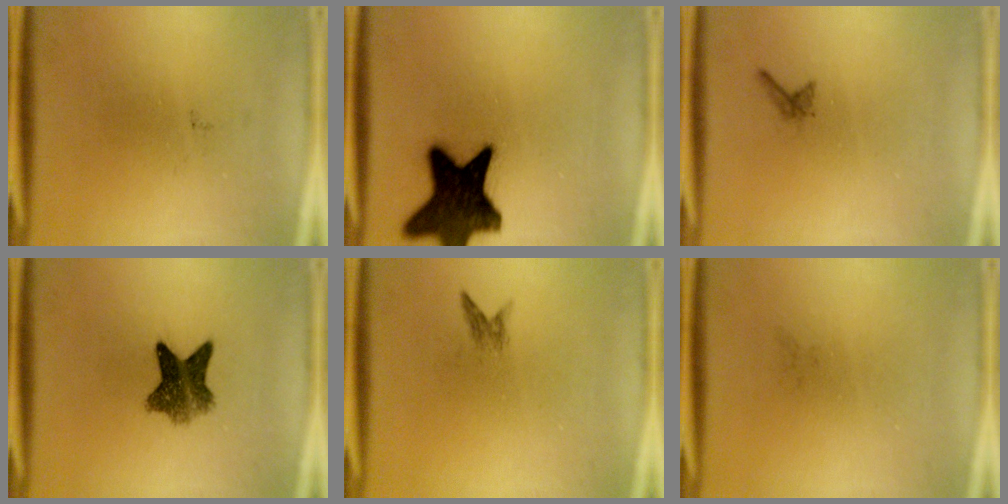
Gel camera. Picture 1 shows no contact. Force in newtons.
{"total": 17.5}
{"total": 0.6}
{"total": 6.9}
{"total": 0.9}
{"total": 0.0}